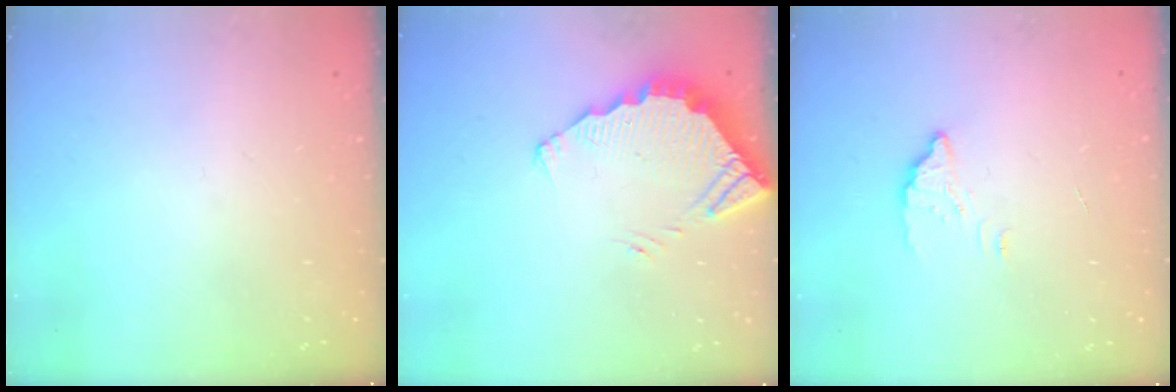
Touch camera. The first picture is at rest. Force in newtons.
{"total": 3.8, "press": 3.8, "slide": 0.3}
{"total": 2.9, "press": 2.9, "slide": 0.2}